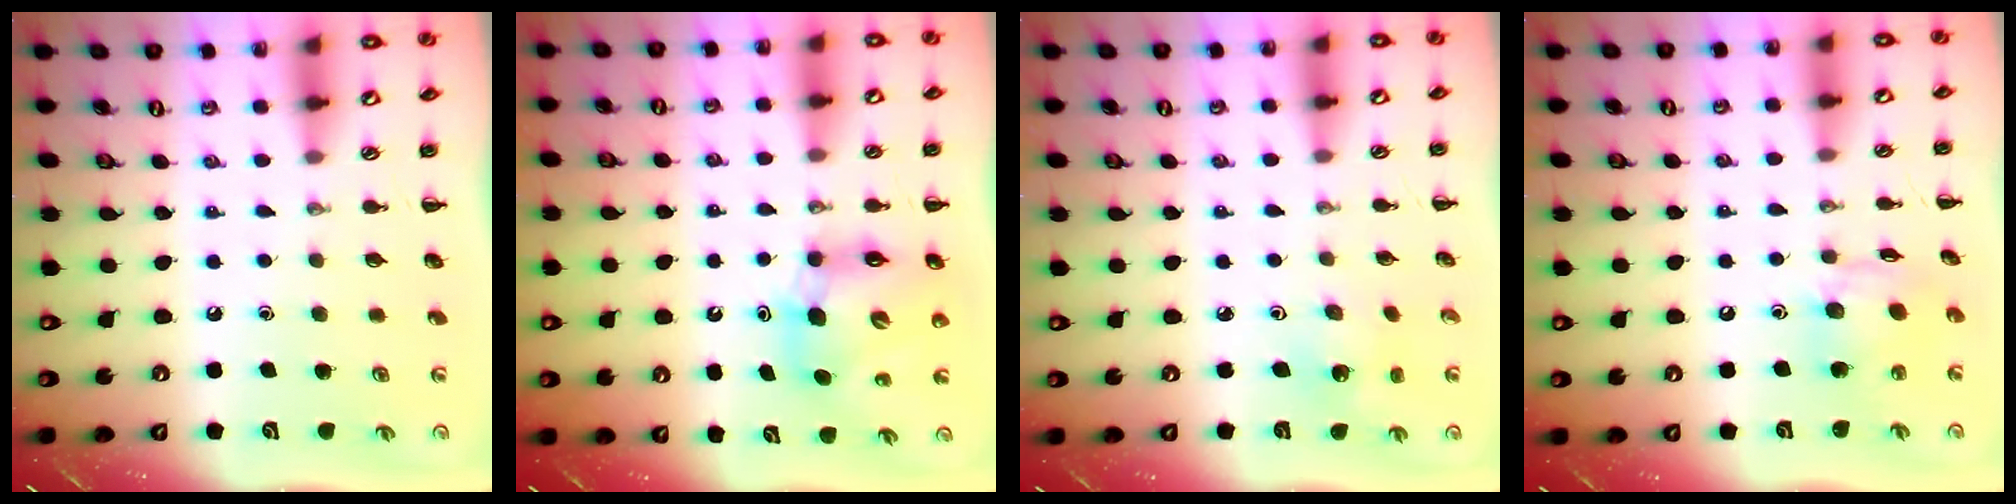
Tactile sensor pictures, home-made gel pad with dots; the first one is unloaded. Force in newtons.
{"total": 9.5, "press": 9.2, "slide": 2.4}
{"total": 2.1, "press": 2.0, "slide": 0.7}
{"total": 10.2, "press": 10.2, "slide": 1.0}